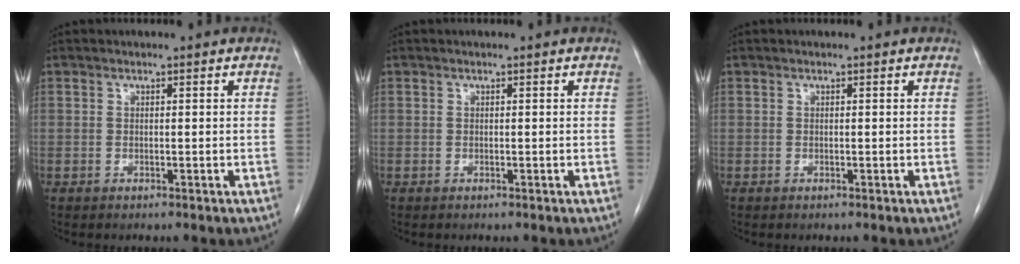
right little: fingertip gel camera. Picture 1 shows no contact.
{"total": 0.0}
{"total": 0.0}